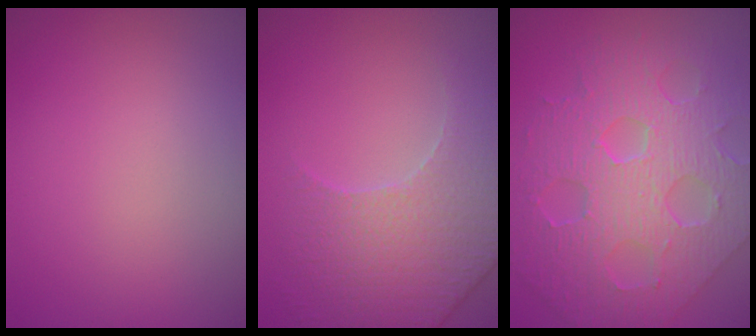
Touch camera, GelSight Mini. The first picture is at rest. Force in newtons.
{"total": 4.4, "press": 4.3, "slide": 1.1}
{"total": 9.8, "press": 6.8, "slide": 7.0}